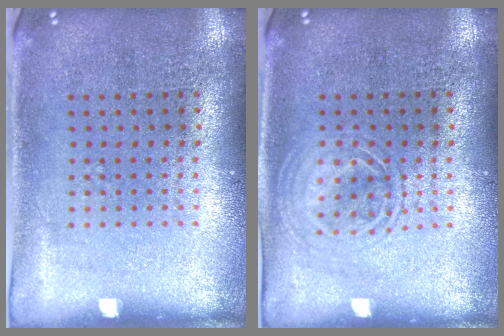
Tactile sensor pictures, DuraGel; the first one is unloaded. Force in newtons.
{"total": 1.2, "press": 1.2, "slide": 0.2}